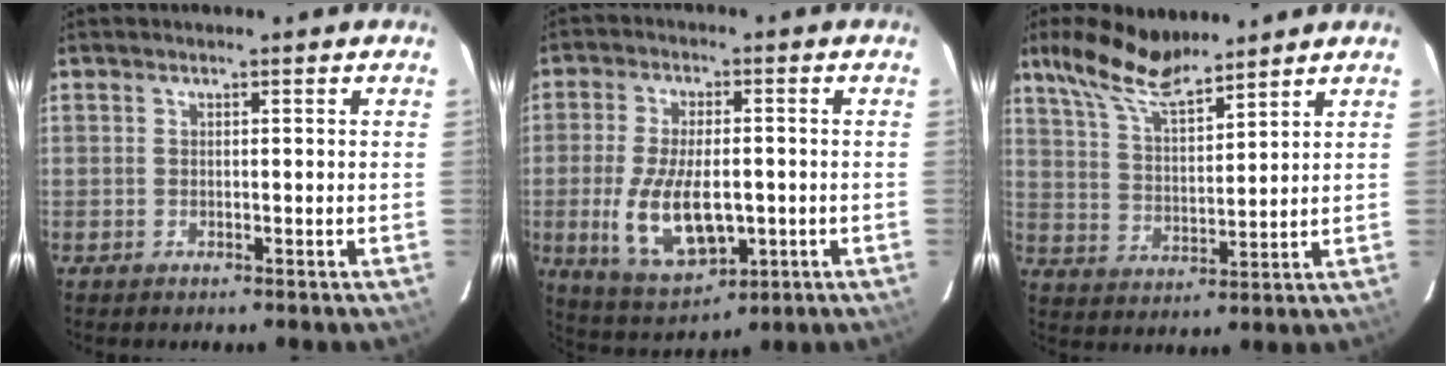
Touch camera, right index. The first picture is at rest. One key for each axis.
{"total": 14.0, "fx": -2.7, "fy": 6.9, "fz": 11.9, "tx": -0.243, "ty": -0.021, "tz": -0.033}
{"total": 10.7, "fx": 8.7, "fy": 2.7, "fz": 5.5, "tx": -0.112, "ty": 0.014, "tz": 0.171}